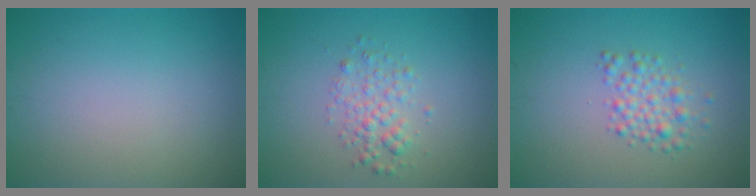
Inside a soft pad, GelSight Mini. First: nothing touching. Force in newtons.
{"total": 2.2, "press": 2.2, "slide": 0.1}
{"total": 2.4, "press": 2.4, "slide": 0.1}